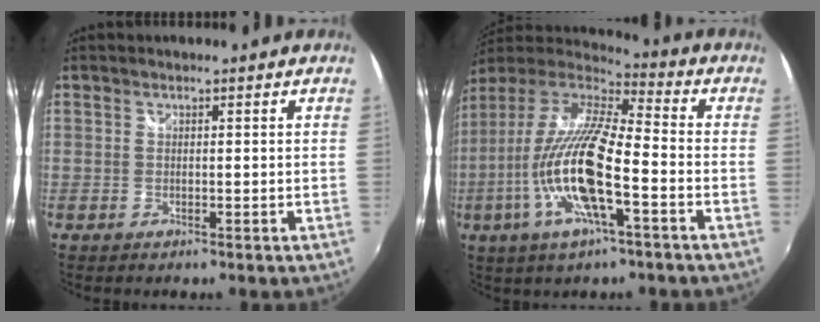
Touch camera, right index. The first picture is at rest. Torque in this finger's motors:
{"motor_torque": [2.14, 0.00, 1.05, 0.21]}